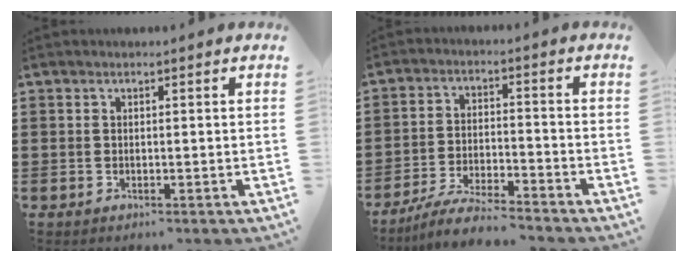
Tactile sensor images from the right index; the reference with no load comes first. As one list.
[{"total": 5.9, "force": [-5.6, 0.0, 1.9], "torque": [-0.050, -0.007, -0.112]}]